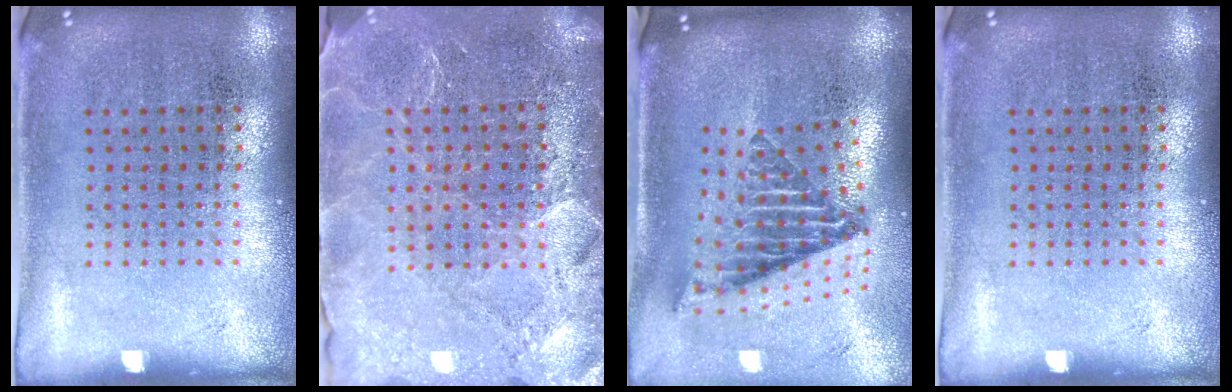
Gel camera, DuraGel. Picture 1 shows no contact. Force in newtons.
{"total": 3.5, "press": 3.3, "slide": 1.3}
{"total": 2.7, "press": 1.8, "slide": 2.0}
{"total": 0.0}